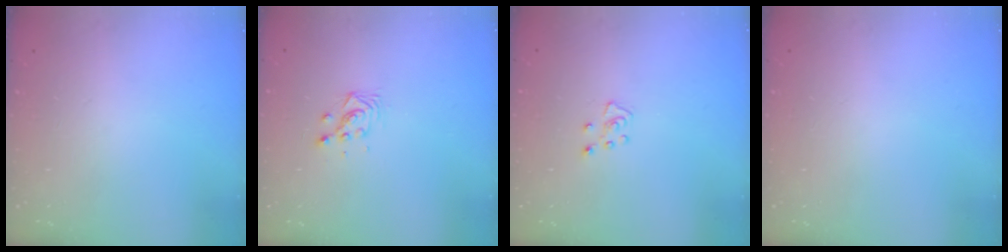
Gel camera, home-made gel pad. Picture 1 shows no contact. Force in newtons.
{"total": 4.1, "press": 4.1, "slide": 0.2}
{"total": 5.0, "press": 5.0, "slide": 0.5}
{"total": 0.0}